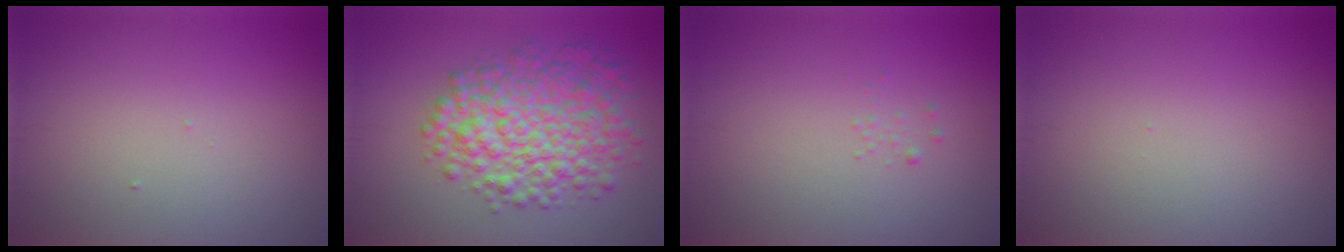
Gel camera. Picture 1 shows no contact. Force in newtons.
{"total": 7.9, "press": 7.9, "slide": 0.2}
{"total": 0.7, "press": 0.7, "slide": 0.1}
{"total": 0.0}